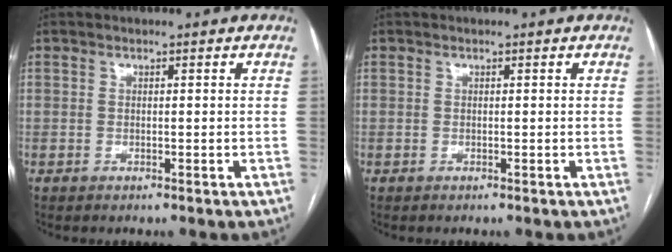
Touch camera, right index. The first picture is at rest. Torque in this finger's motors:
{"motor_torque": [0.00, 0.00, 0.00, 0.00]}